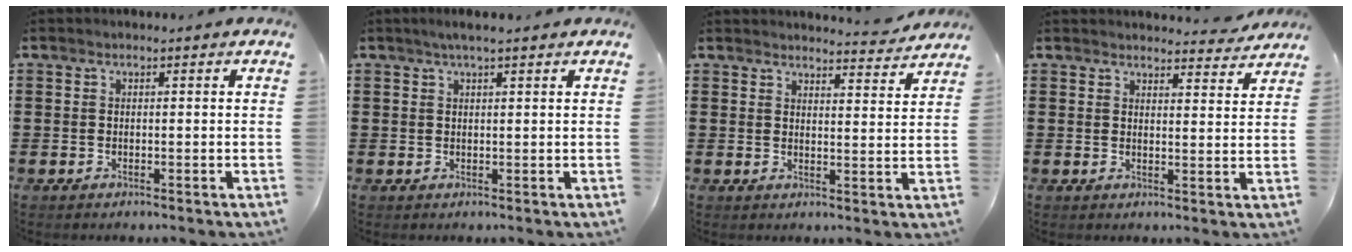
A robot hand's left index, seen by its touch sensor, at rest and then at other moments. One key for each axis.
{"total": 2.2, "fx": 1.4, "fy": 0.2, "fz": 1.7, "tx": -0.033, "ty": 0.002, "tz": 0.024}
{"total": 3.8, "fx": 3.8, "fy": 0.0, "fz": 0.5, "tx": -0.013, "ty": -0.022, "tz": 0.068}
{"total": 3.6, "fx": 3.6, "fy": 0.3, "fz": 0.6, "tx": -0.013, "ty": -0.016, "tz": 0.066}